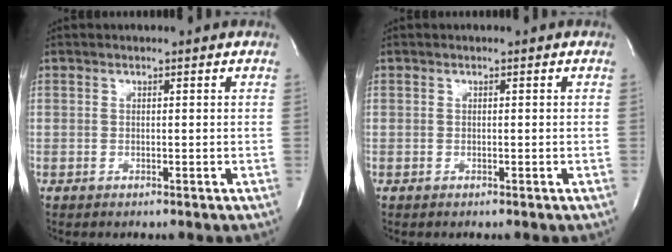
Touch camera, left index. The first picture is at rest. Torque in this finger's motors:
{"motor_torque": [0.00, 0.00, 0.00, 0.00]}